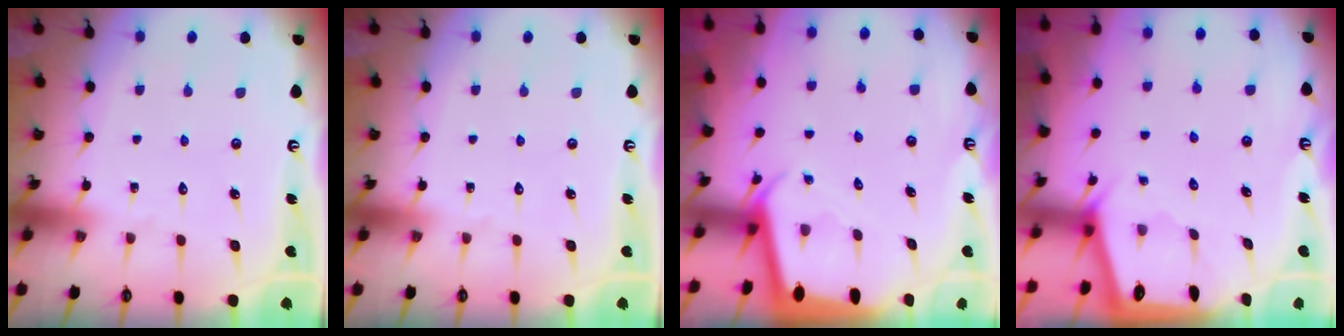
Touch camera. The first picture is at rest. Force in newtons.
{"total": 0.0}
{"total": 2.1, "press": 2.1, "slide": 0.2}
{"total": 2.0, "press": 2.0, "slide": 0.3}